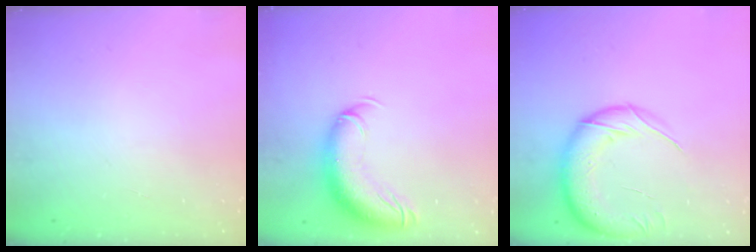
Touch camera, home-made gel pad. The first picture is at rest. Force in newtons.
{"total": 12.9, "press": 12.6, "slide": 3.0}
{"total": 16.9, "press": 16.4, "slide": 3.8}